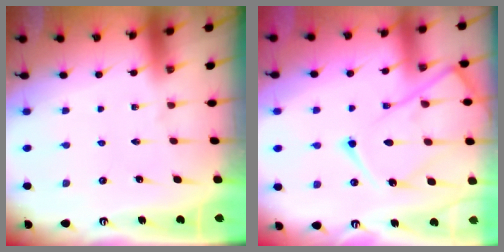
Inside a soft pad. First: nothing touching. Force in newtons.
{"total": 17.7, "press": 17.6, "slide": 1.7}